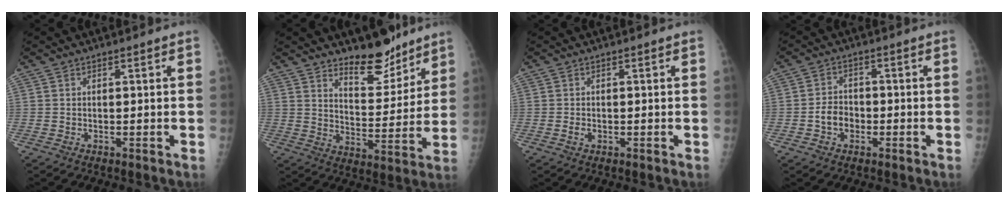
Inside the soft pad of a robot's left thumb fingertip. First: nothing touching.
{"total": 10.9, "force": [8.8, 4.4, 4.8], "torque": [-0.043, -0.073, 0.146]}
{"total": 1.1, "force": [-0.2, 0.8, 0.7], "torque": [-0.013, -0.001, -0.003]}
{"total": 4.3, "force": [-1.3, 3.4, 2.3], "torque": [-0.026, 0.014, -0.027]}